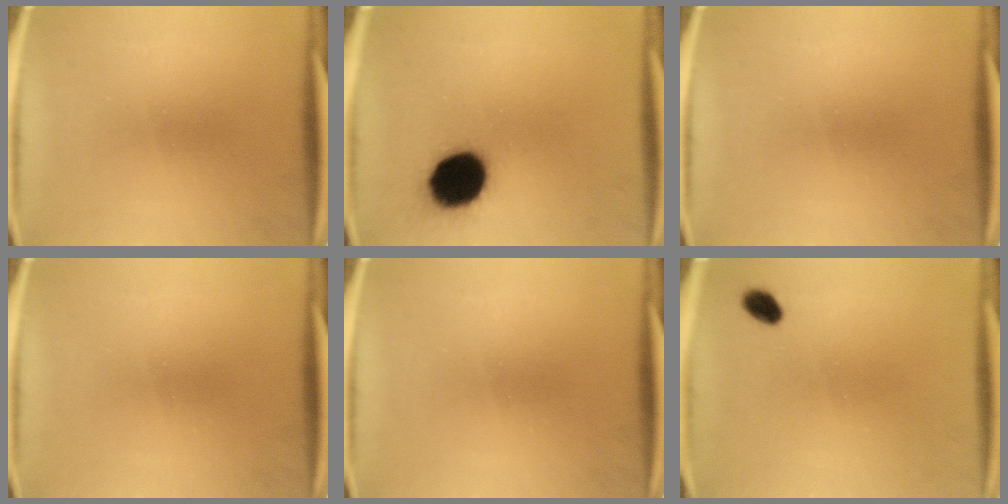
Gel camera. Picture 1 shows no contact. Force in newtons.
{"total": 16.6}
{"total": 0.0}
{"total": 0.0}
{"total": 0.0}
{"total": 2.8}